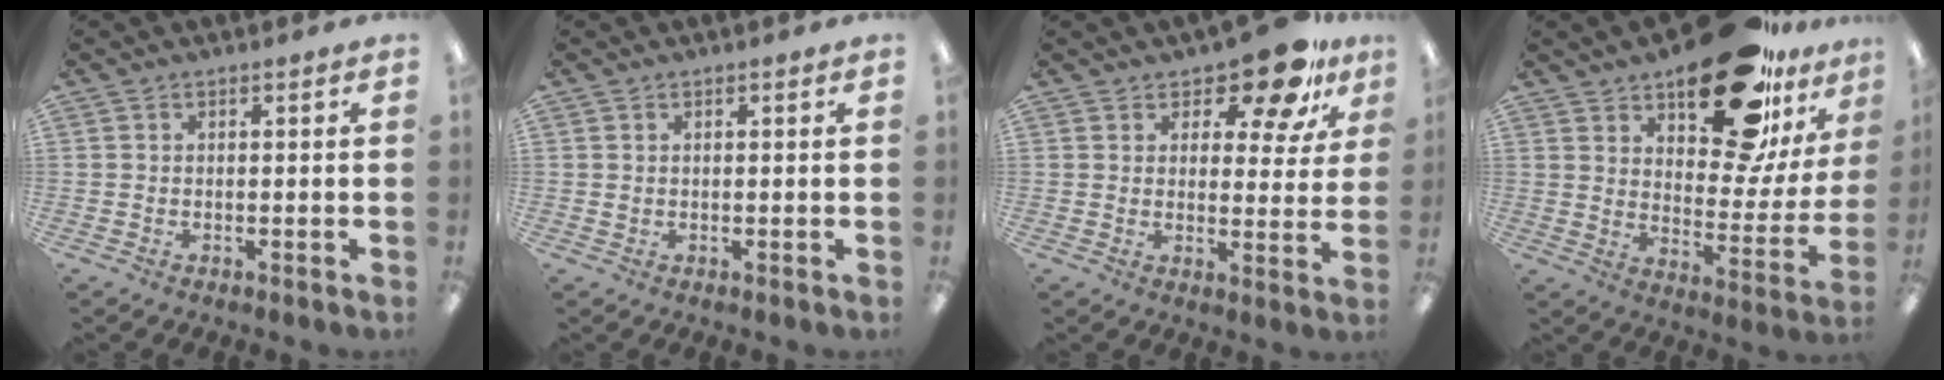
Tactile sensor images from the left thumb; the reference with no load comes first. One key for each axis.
{"total": 0.5, "fx": 0.3, "fy": 0.4, "fz": 0.2, "tx": -0.003, "ty": 0.004, "tz": 0.005}
{"total": 11.7, "fx": 8.6, "fy": 4.8, "fz": 6.3, "tx": -0.085, "ty": -0.047, "tz": 0.151}
{"total": 24.5, "fx": 17.1, "fy": 10.4, "fz": 14.1, "tx": -0.183, "ty": -0.106, "tz": 0.283}